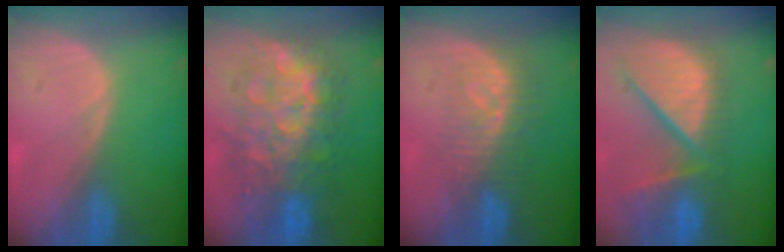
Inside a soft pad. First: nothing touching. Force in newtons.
{"total": 12.4, "press": 12.3, "slide": 1.3}
{"total": 8.4, "press": 7.4, "slide": 3.9}
{"total": 12.6, "press": 10.7, "slide": 6.7}